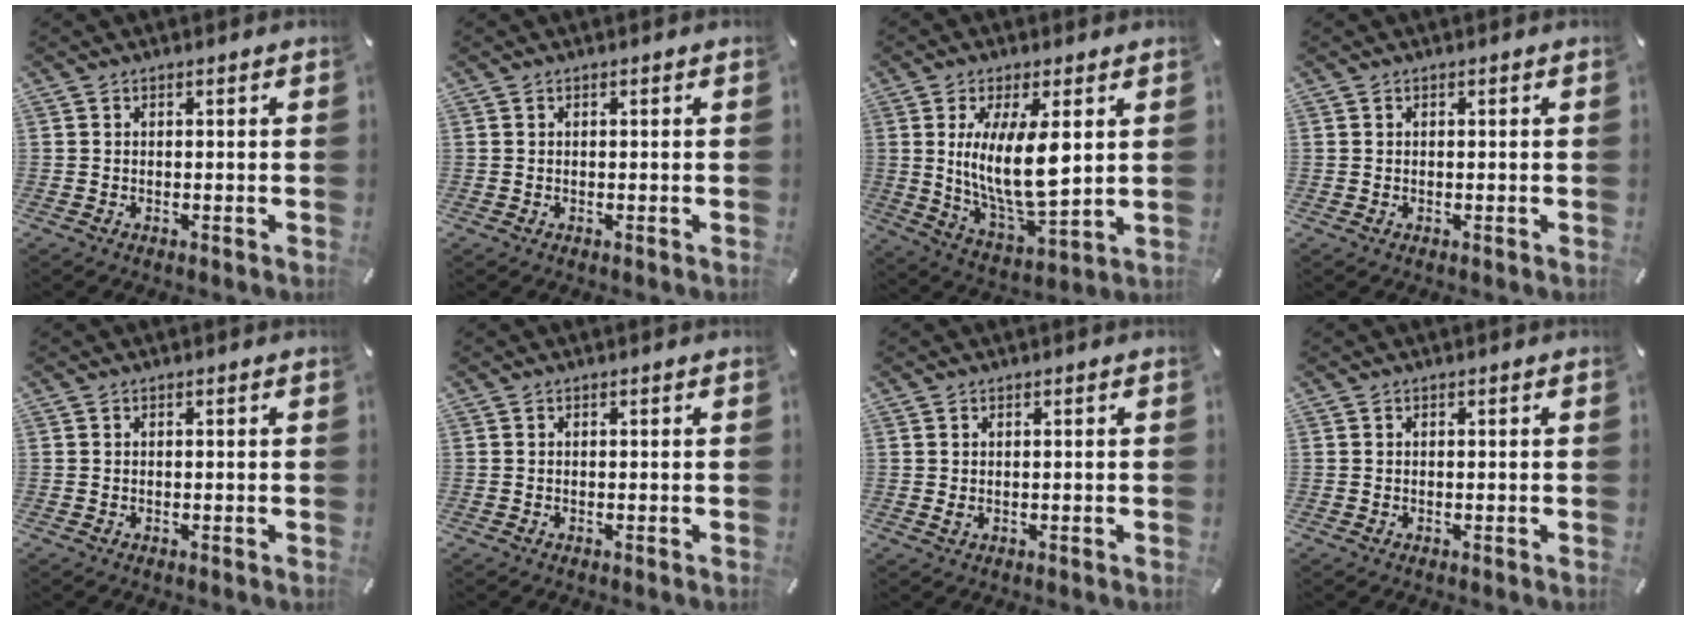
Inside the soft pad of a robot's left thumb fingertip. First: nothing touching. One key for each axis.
{"total": 0.0}
{"total": 14.9, "fx": 3.1, "fy": 5.7, "fz": 13.4, "tx": -0.261, "ty": -0.023, "tz": 0.048}
{"total": 0.0}
{"total": 0.0}
{"total": 0.0}
{"total": 0.9, "fx": 0.1, "fy": 0.3, "fz": 0.8, "tx": -0.022, "ty": -0.003, "tz": 0.000}
{"total": 0.0}